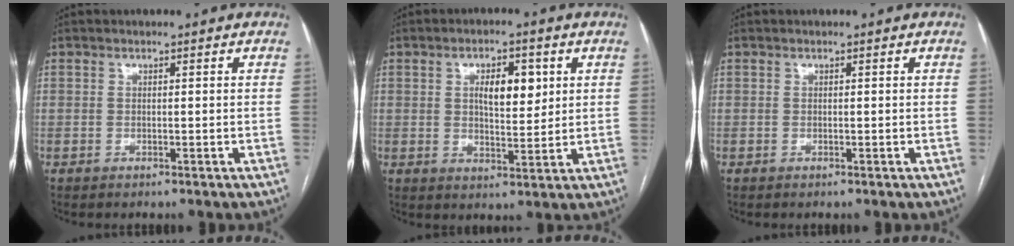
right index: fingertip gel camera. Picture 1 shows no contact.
{"total": 6.8, "force": [2.0, 2.7, 5.9], "torque": [-0.096, 0.005, 0.037]}
{"total": 0.0}